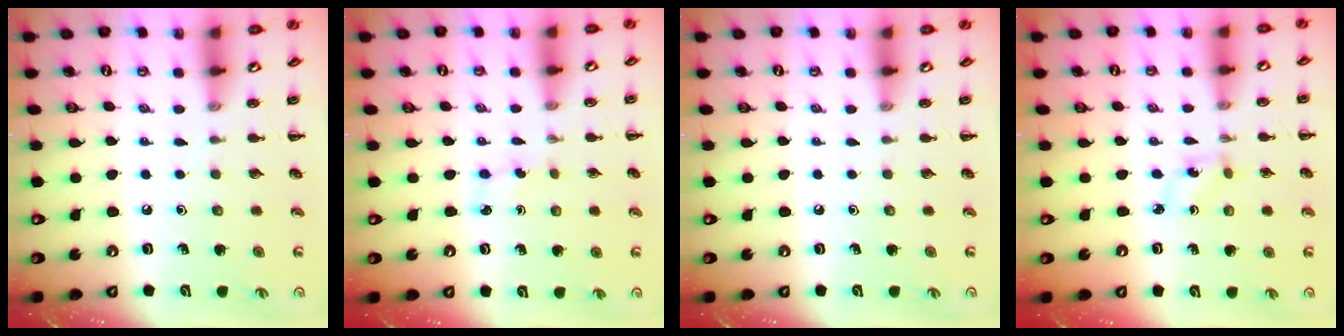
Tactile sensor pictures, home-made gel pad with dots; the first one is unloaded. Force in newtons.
{"total": 3.0, "press": 2.8, "slide": 0.9}
{"total": 0.0}
{"total": 2.5, "press": 2.3, "slide": 1.0}